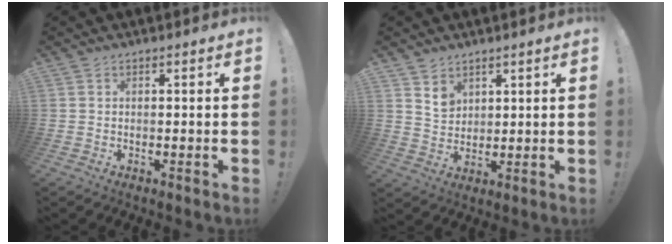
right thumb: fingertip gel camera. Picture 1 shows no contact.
{"total": 5.5, "force": [3.8, 3.8, 1.3], "torque": [-0.006, -0.029, 0.068]}